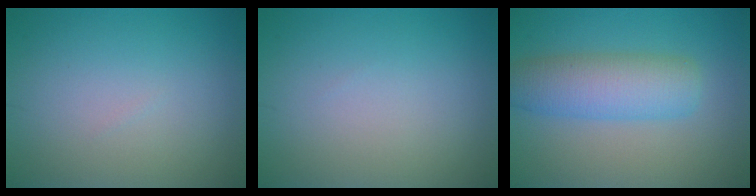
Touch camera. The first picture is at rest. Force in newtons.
{"total": 0.0}
{"total": 5.6, "press": 5.6, "slide": 0.1}